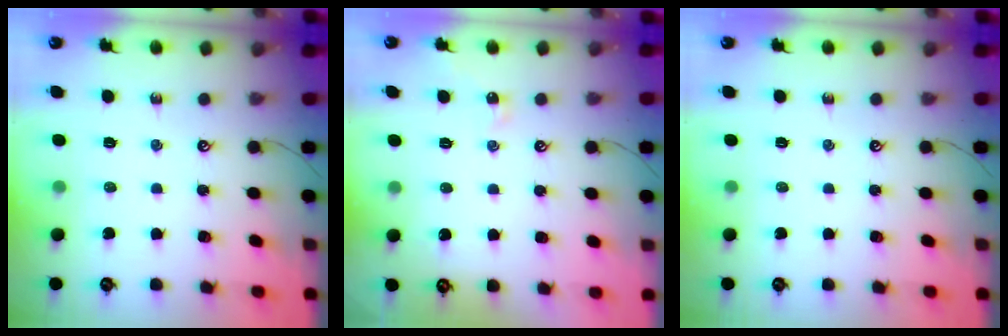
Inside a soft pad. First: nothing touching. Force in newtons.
{"total": 2.8, "press": 2.7, "slide": 0.6}
{"total": 0.0}